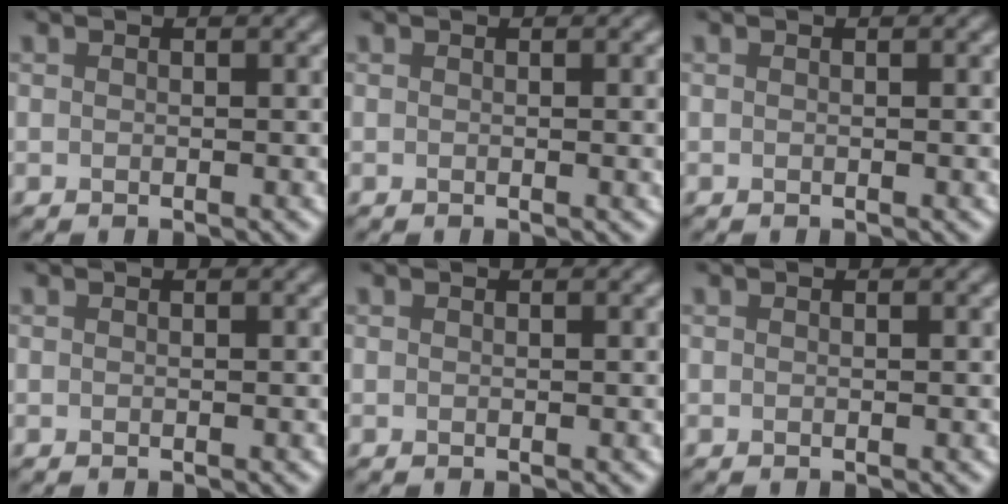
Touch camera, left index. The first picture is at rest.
{"total": 1.2, "force": [0.1, 0.3, 1.2], "torque": [-0.012, 0.002, -0.001]}
{"total": 0.5, "force": [0.0, 0.1, 0.5], "torque": [-0.006, 0.002, 0.001]}
{"total": 0.0}
{"total": 0.0}
{"total": 0.0}